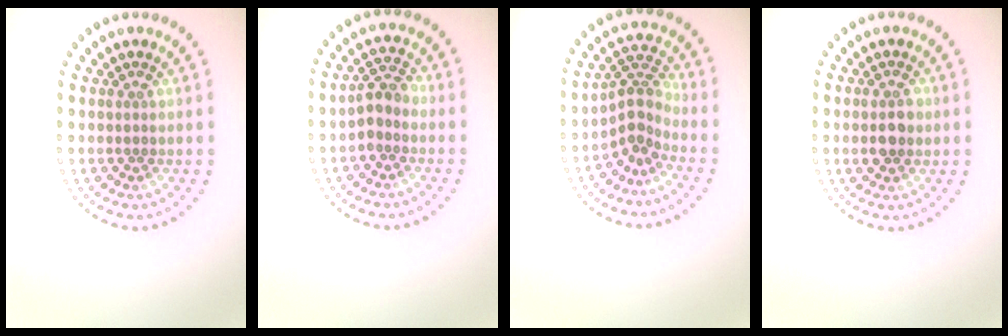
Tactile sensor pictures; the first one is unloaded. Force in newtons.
{"total": 2.4, "press": 2.1, "slide": 1.0}
{"total": 2.9, "press": 1.9, "slide": 2.2}
{"total": 2.4, "press": 2.4, "slide": 0.1}